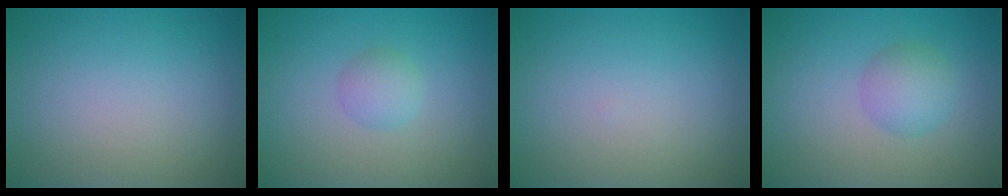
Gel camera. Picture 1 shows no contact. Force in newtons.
{"total": 1.7, "press": 1.7, "slide": 0.0}
{"total": 0.0}
{"total": 2.7, "press": 2.7, "slide": 0.1}